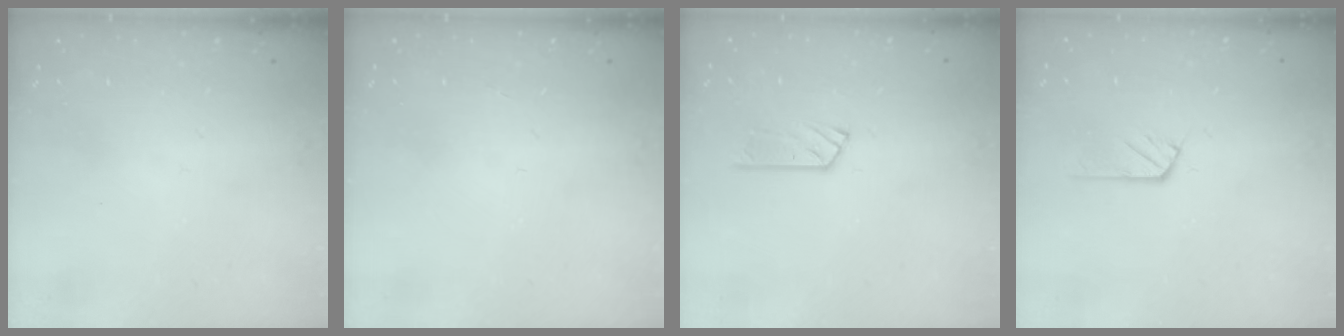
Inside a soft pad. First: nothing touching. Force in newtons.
{"total": 0.0}
{"total": 6.3, "press": 6.3, "slide": 0.3}
{"total": 3.1, "press": 3.1, "slide": 0.1}